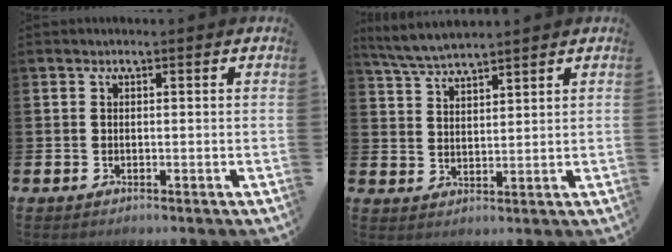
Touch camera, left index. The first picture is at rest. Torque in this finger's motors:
{"motor_torque": [0.30, -0.17, 0.10, 0.15]}